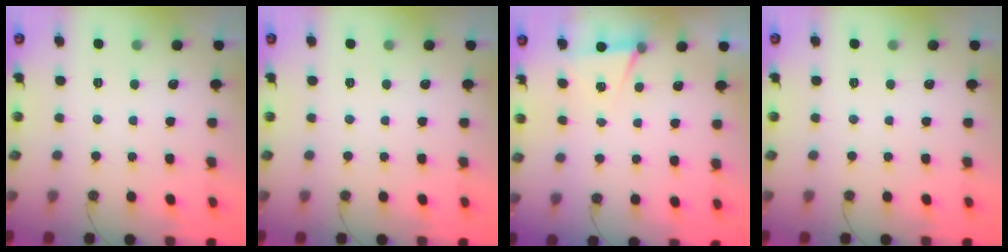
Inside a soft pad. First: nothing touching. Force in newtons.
{"total": 0.0}
{"total": 4.9, "press": 2.1, "slide": 4.5}
{"total": 0.0}